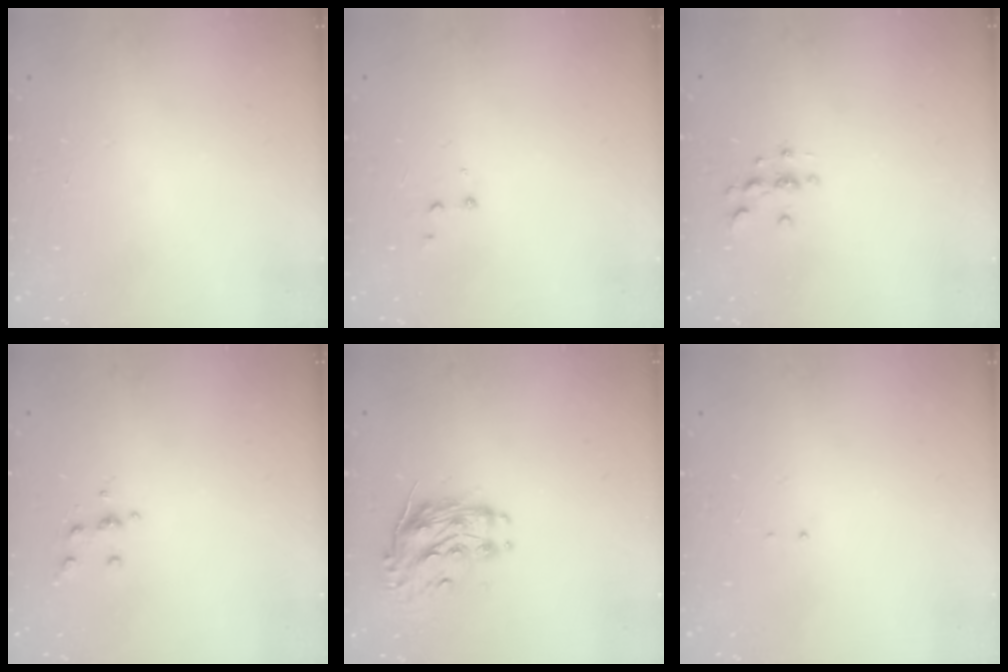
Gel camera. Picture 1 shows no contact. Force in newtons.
{"total": 3.4, "press": 3.3, "slide": 0.6}
{"total": 3.7, "press": 3.7, "slide": 0.4}
{"total": 4.0, "press": 3.8, "slide": 1.0}
{"total": 8.9, "press": 8.9, "slide": 0.3}
{"total": 0.7, "press": 0.7, "slide": 0.1}